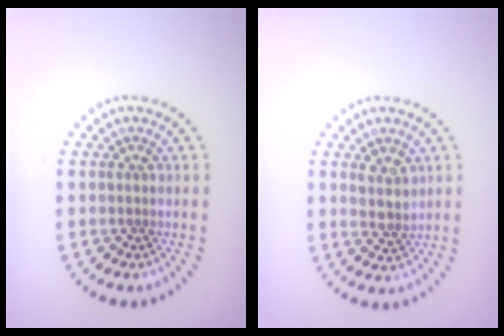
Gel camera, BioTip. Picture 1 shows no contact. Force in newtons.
{"total": 2.1, "press": 2.0, "slide": 0.7}